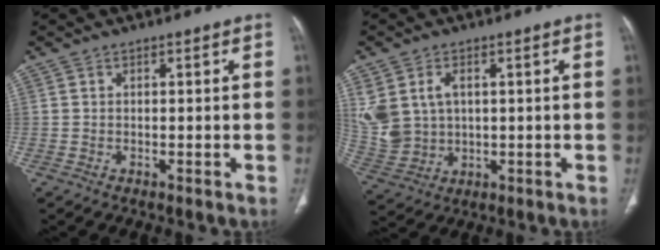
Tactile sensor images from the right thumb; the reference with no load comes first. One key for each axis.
{"total": 11.1, "fx": 2.4, "fy": 8.4, "fz": 6.9, "tx": -0.147, "ty": 0.003, "tz": 0.067}